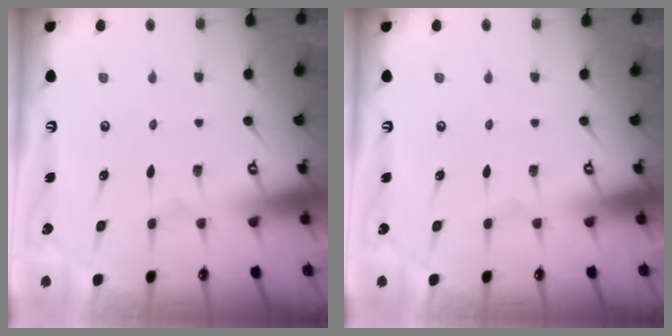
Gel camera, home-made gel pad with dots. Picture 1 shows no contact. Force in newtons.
{"total": 0.0}